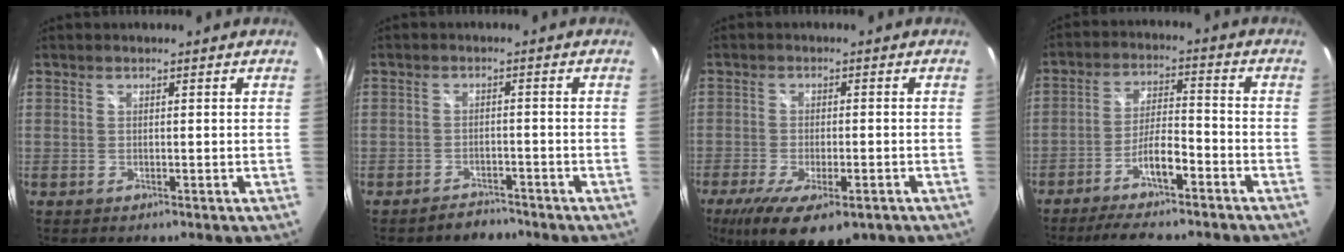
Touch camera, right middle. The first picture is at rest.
{"total": 3.3, "force": [-3.0, 1.4, 0.3], "torque": [-0.012, 0.007, -0.045]}
{"total": 13.8, "force": [-8.4, 5.1, 9.8], "torque": [-0.194, -0.045, -0.126]}
{"total": 11.4, "force": [-9.2, 1.5, 6.6], "torque": [-0.138, 0.005, -0.151]}